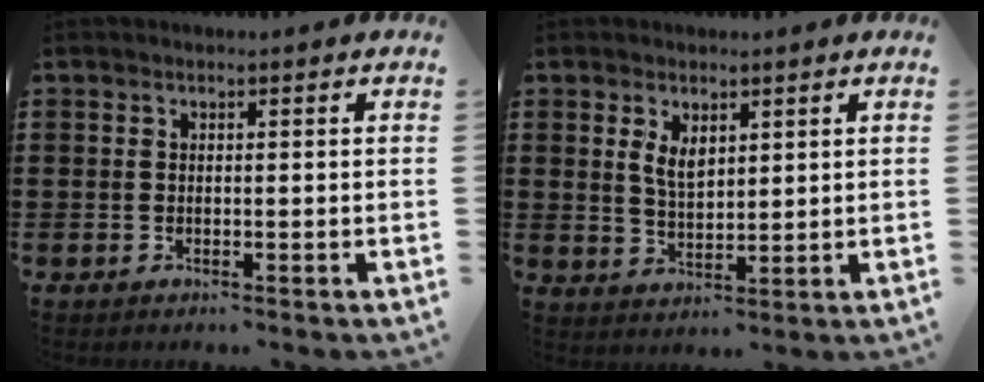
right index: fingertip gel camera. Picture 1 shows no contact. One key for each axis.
{"total": 3.5, "fx": 1.8, "fy": 1.9, "fz": 2.4, "tx": -0.044, "ty": 0.002, "tz": 0.030}